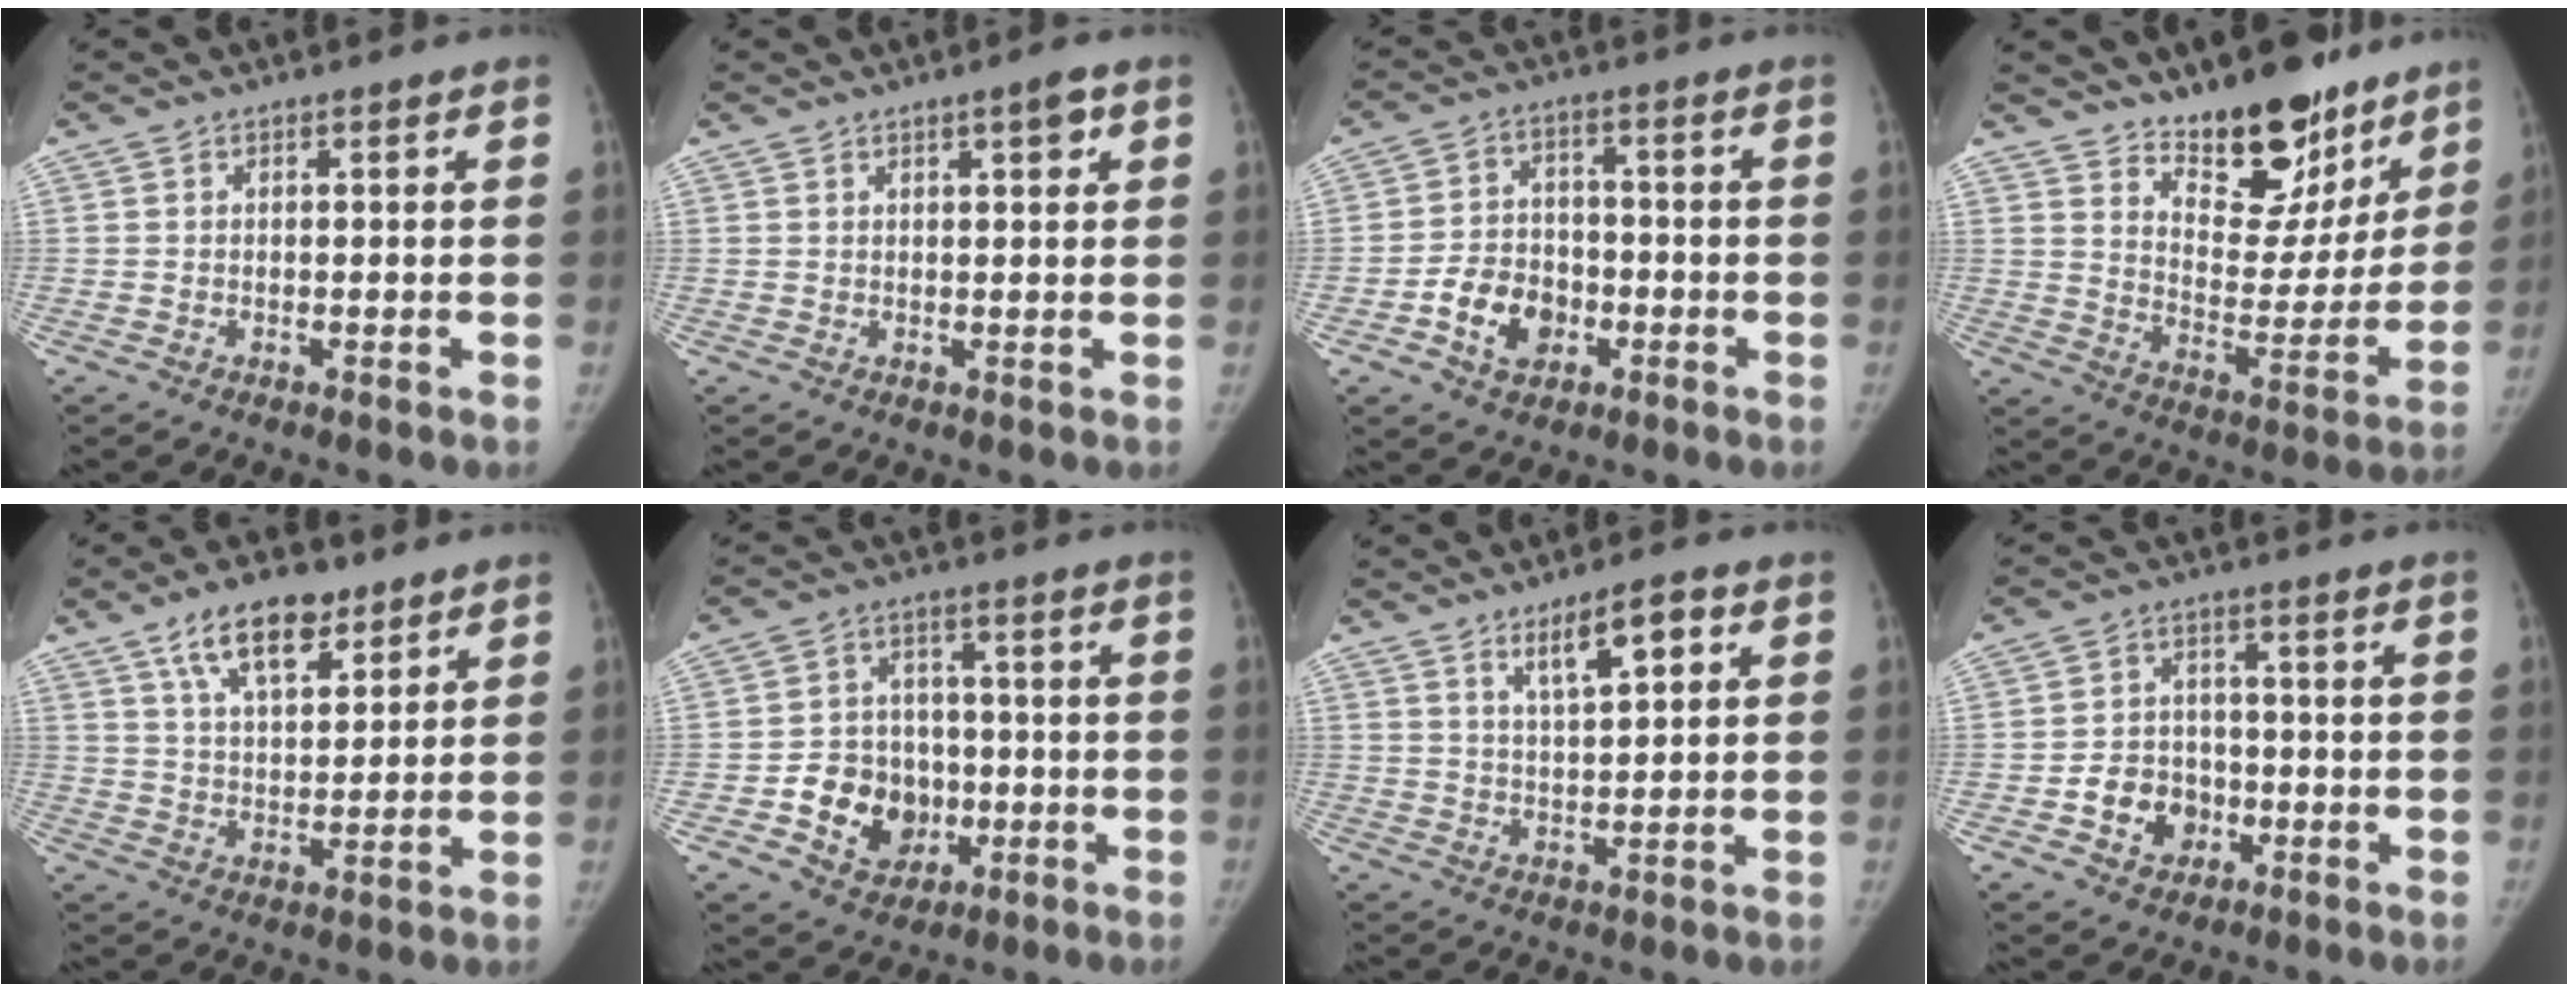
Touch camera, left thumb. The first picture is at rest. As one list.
[{"total": 2.6, "force": [1.4, 0.6, 2.2], "torque": [-0.028, -0.004, 0.019]}, {"total": 8.9, "force": [-3.5, 6.7, 4.6], "torque": [-0.054, 0.023, -0.063]}, {"total": 17.5, "force": [13.2, 7.8, 8.4], "torque": [-0.053, -0.104, 0.200]}, {"total": 11.5, "force": [7.1, 5.3, 7.2], "torque": [-0.098, -0.031, 0.125]}, {"total": 11.3, "force": [-3.0, 9.6, 5.3], "torque": [-0.039, 0.021, -0.045]}, {"total": 6.9, "force": [3.4, 2.2, 5.6], "torque": [-0.083, -0.015, 0.058]}, {"total": 7.8, "force": [-2.7, 6.5, 3.3], "torque": [-0.023, 0.022, -0.045]}]